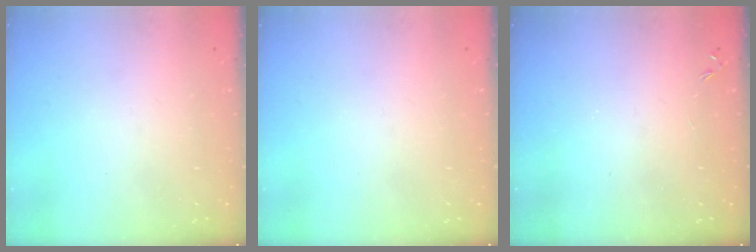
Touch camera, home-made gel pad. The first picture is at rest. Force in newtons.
{"total": 0.0}
{"total": 0.0}